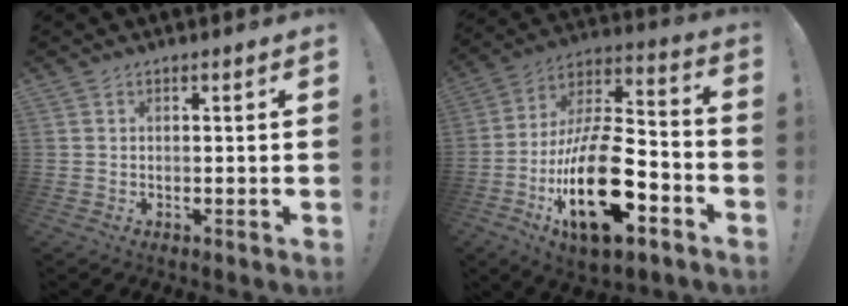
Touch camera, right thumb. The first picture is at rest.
{"total": 26.5, "force": [-9.3, 11.9, 21.8], "torque": [-0.404, 0.051, -0.147]}